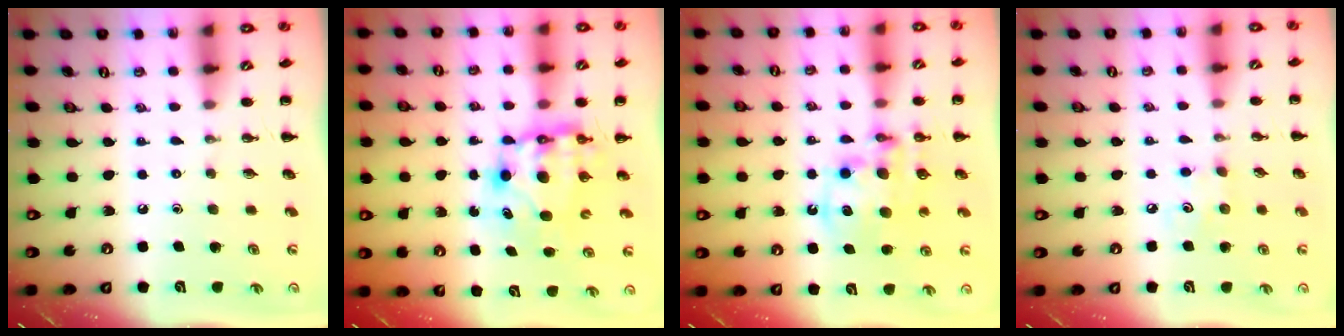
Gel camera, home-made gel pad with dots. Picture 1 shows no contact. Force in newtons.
{"total": 7.3, "press": 7.0, "slide": 2.1}
{"total": 12.1, "press": 11.7, "slide": 3.1}
{"total": 4.2, "press": 4.1, "slide": 0.9}